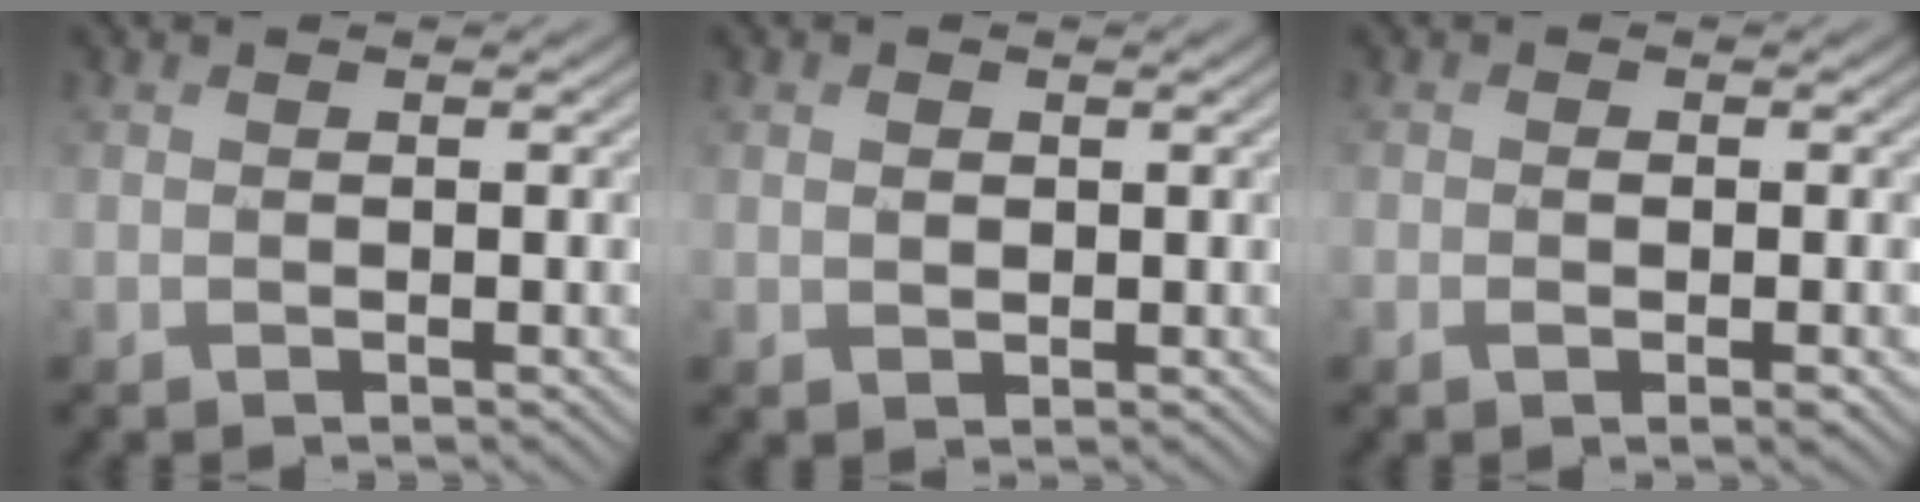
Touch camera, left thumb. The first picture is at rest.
{"total": 1.2, "force": [0.3, 1.0, 0.5], "torque": [-0.015, -0.002, 0.007]}
{"total": 2.0, "force": [-0.9, 0.9, 1.5], "torque": [-0.028, -0.003, -0.015]}